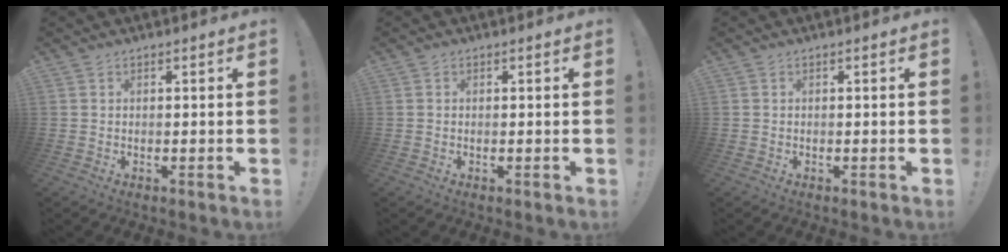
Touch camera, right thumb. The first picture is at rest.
{"total": 0.0}
{"total": 0.0}